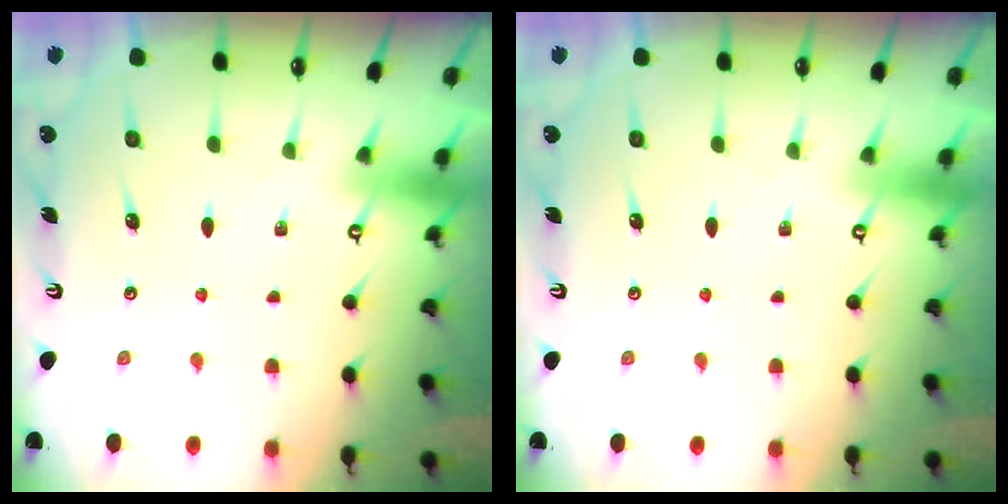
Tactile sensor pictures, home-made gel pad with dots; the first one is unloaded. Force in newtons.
{"total": 0.0}